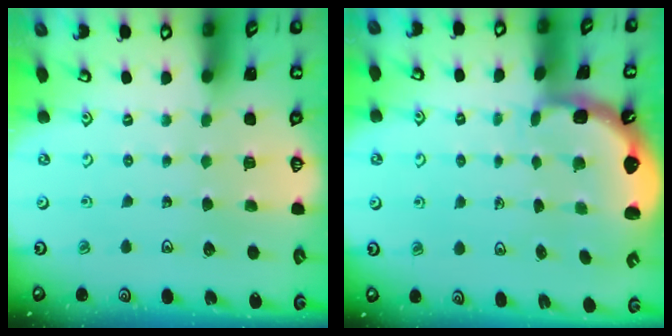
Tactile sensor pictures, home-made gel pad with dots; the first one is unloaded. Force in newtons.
{"total": 2.4, "press": 1.7, "slide": 1.6}